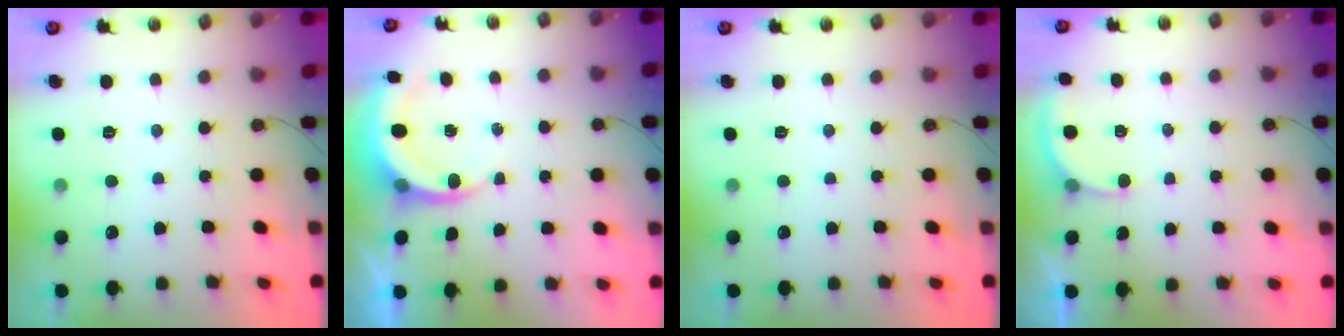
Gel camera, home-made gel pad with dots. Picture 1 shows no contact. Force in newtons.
{"total": 5.1, "press": 5.1, "slide": 0.5}
{"total": 0.0}
{"total": 2.9, "press": 2.9, "slide": 0.3}